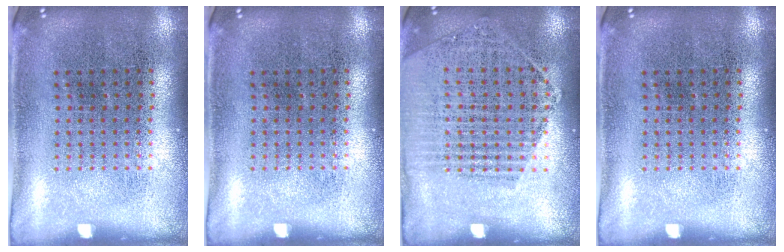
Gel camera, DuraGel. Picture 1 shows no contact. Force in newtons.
{"total": 0.0}
{"total": 1.4, "press": 1.4, "slide": 0.1}
{"total": 0.0}